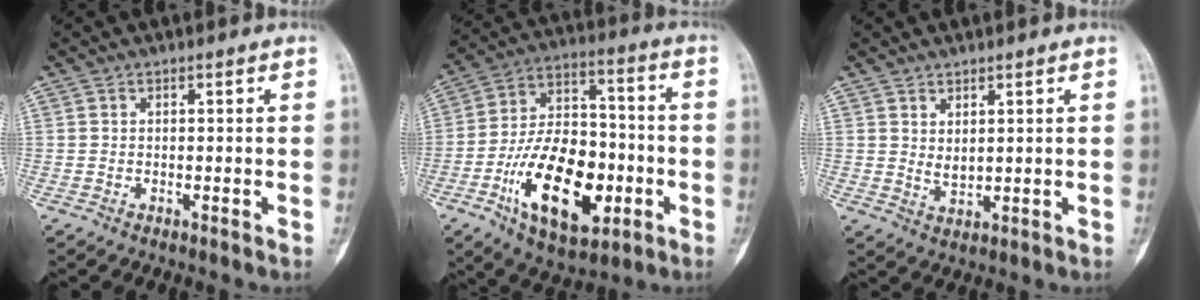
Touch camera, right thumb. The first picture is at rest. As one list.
[{"total": 21.5, "force": [-6.9, 11.9, 16.5], "torque": [-0.250, 0.035, -0.107]}, {"total": 2.7, "force": [1.2, 1.3, 2.0], "torque": [-0.032, -0.016, 0.028]}]